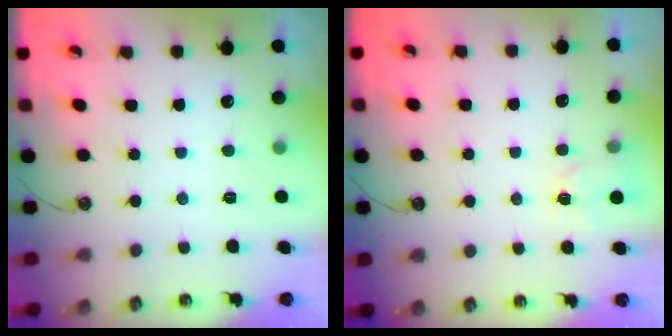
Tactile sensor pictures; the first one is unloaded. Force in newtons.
{"total": 3.7, "press": 3.7, "slide": 0.6}